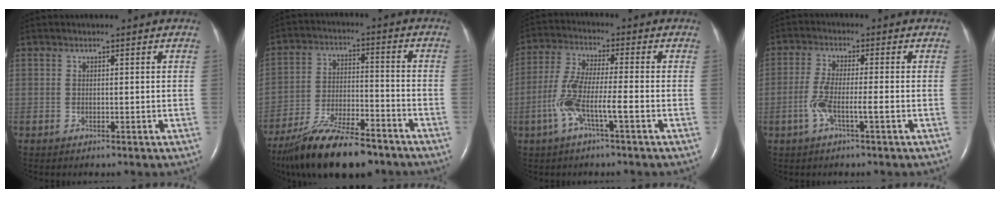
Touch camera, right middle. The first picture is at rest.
{"total": 16.1, "force": [-12.7, 3.7, 9.1], "torque": [-0.165, -0.015, -0.218]}
{"total": 7.9, "force": [-2.8, 0.6, 7.4], "torque": [-0.159, 0.007, -0.060]}
{"total": 4.9, "force": [-1.7, 0.3, 4.6], "torque": [-0.099, 0.003, -0.035]}